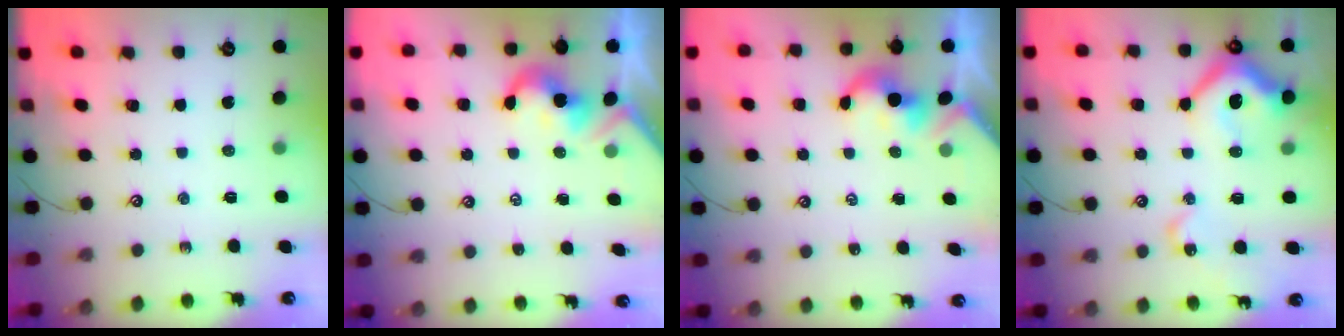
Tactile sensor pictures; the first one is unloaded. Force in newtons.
{"total": 2.1, "press": 2.1, "slide": 0.3}
{"total": 2.2, "press": 2.2, "slide": 0.3}
{"total": 16.0, "press": 15.9, "slide": 1.9}